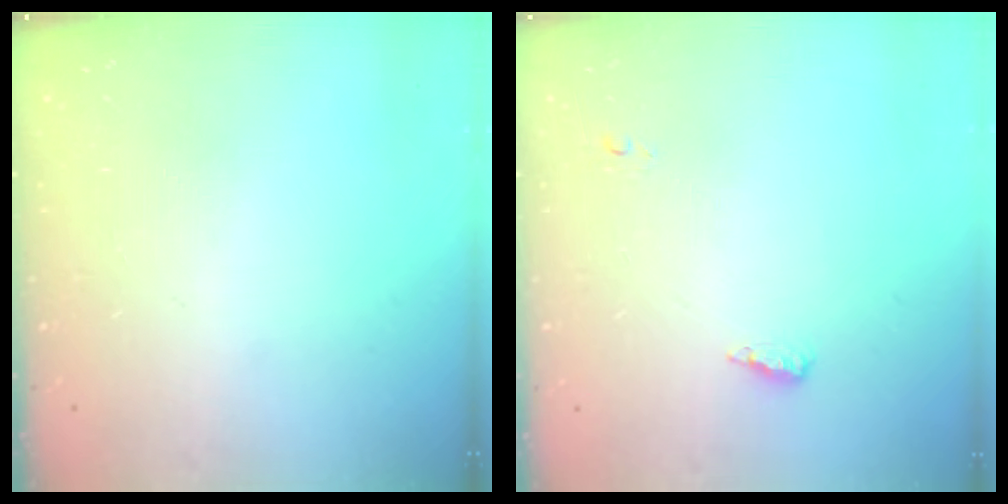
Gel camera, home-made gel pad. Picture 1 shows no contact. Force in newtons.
{"total": 4.9, "press": 4.6, "slide": 1.5}